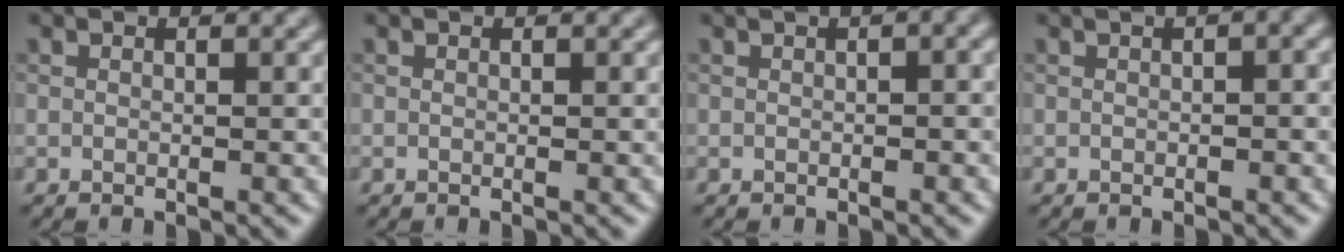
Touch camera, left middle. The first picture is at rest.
{"total": 0.0}
{"total": 3.7, "force": [1.2, 1.5, 3.1], "torque": [-0.024, 0.020, -0.002]}
{"total": 3.8, "force": [1.2, 1.5, 3.3], "torque": [-0.025, 0.020, -0.003]}